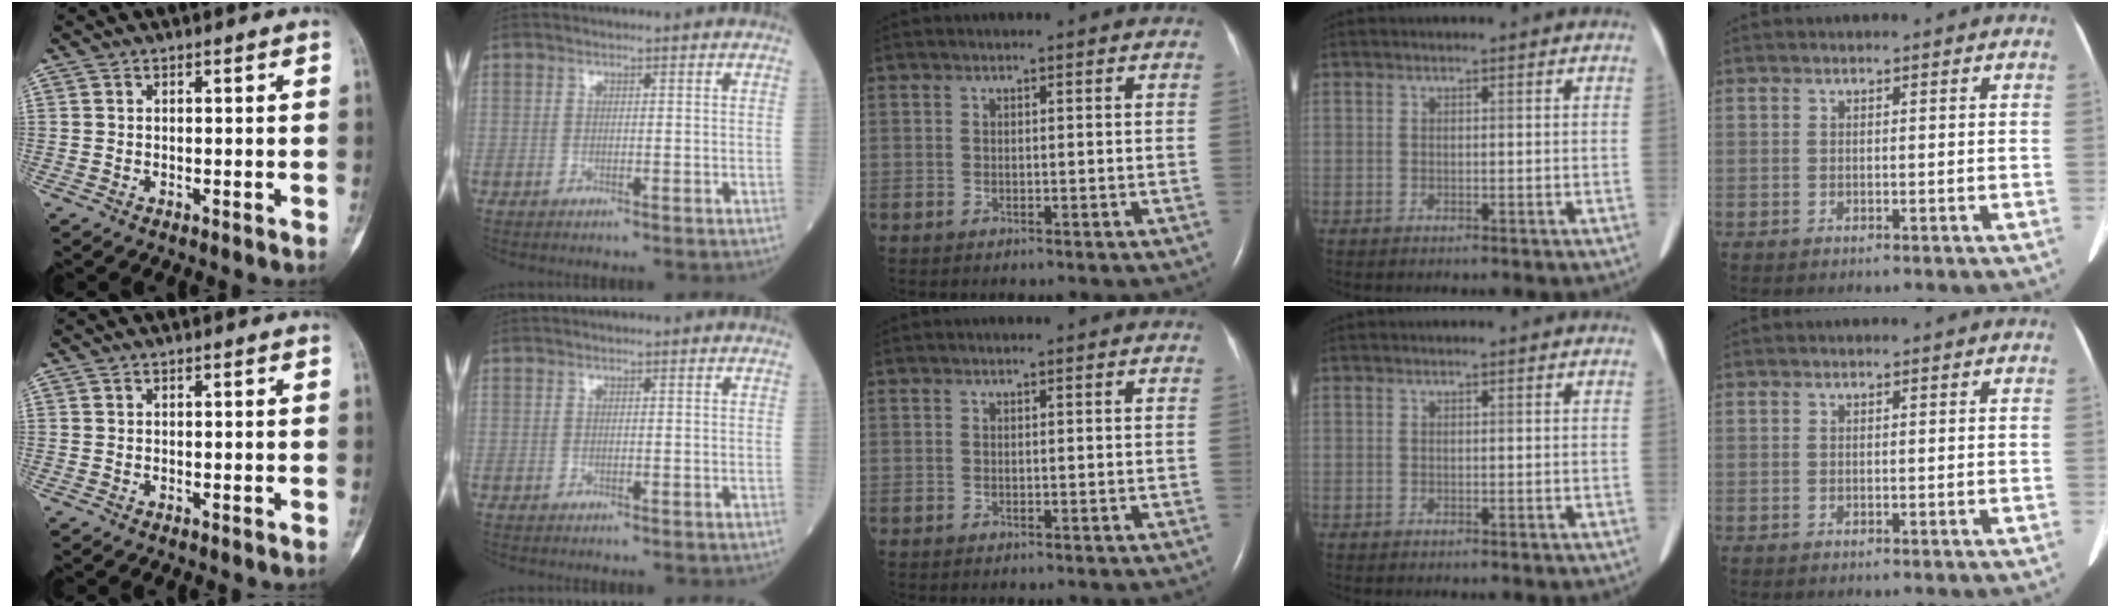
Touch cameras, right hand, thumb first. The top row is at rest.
{}